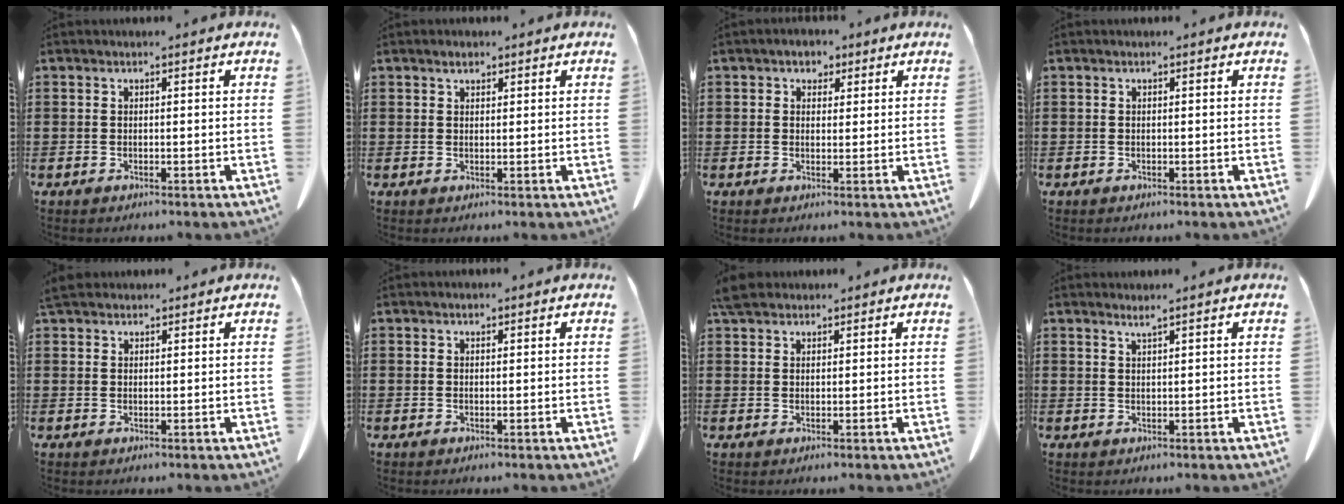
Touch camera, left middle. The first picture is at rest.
{"total": 1.6, "force": [1.2, 0.7, 0.7], "torque": [-0.008, -0.003, 0.023]}
{"total": 2.2, "force": [1.5, 1.6, 0.2], "torque": [-0.007, 0.007, 0.026]}
{"total": 0.0}
{"total": 2.5, "force": [2.2, 1.0, 0.9], "torque": [-0.025, 0.004, 0.044]}
{"total": 0.6, "force": [0.4, 0.4, 0.1], "torque": [0.003, -0.002, 0.007]}
{"total": 3.2, "force": [2.8, 1.2, 1.2], "torque": [-0.032, 0.003, 0.055]}
{"total": 1.5, "force": [1.3, -0.2, 0.6], "torque": [-0.012, -0.004, 0.026]}